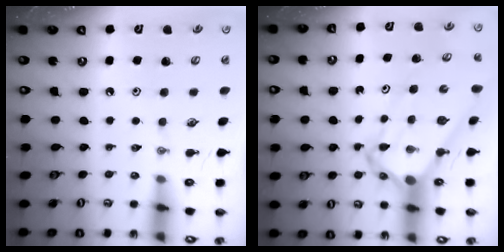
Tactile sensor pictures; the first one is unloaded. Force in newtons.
{"total": 7.1, "press": 7.1, "slide": 1.0}